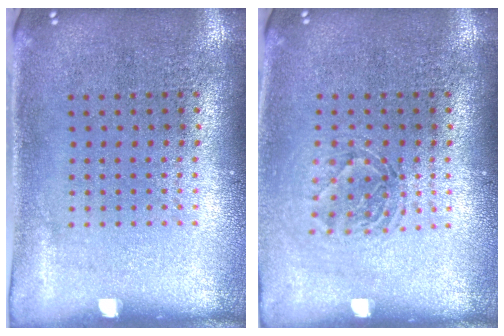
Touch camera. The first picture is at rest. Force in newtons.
{"total": 1.2, "press": 1.1, "slide": 0.6}